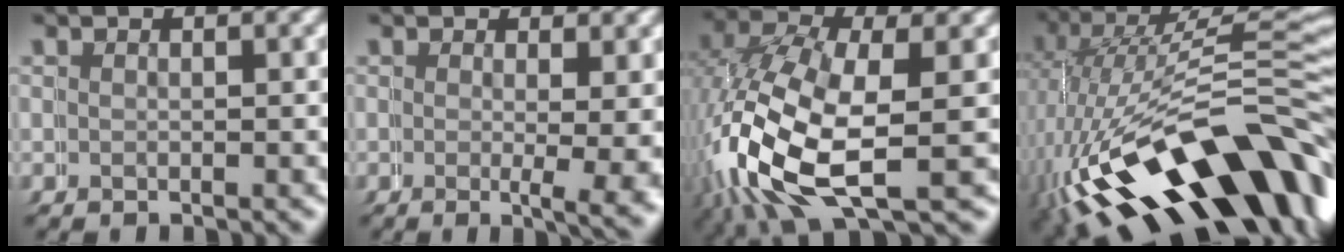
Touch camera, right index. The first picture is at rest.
{"total": 3.4, "force": [0.2, 0.0, 3.3], "torque": [-0.024, -0.007, 0.007]}
{"total": 11.0, "force": [-2.1, 7.5, 7.7], "torque": [-0.201, -0.056, -0.008]}
{"total": 15.6, "force": [-5.7, 7.4, 12.6], "torque": [-0.190, -0.028, -0.058]}